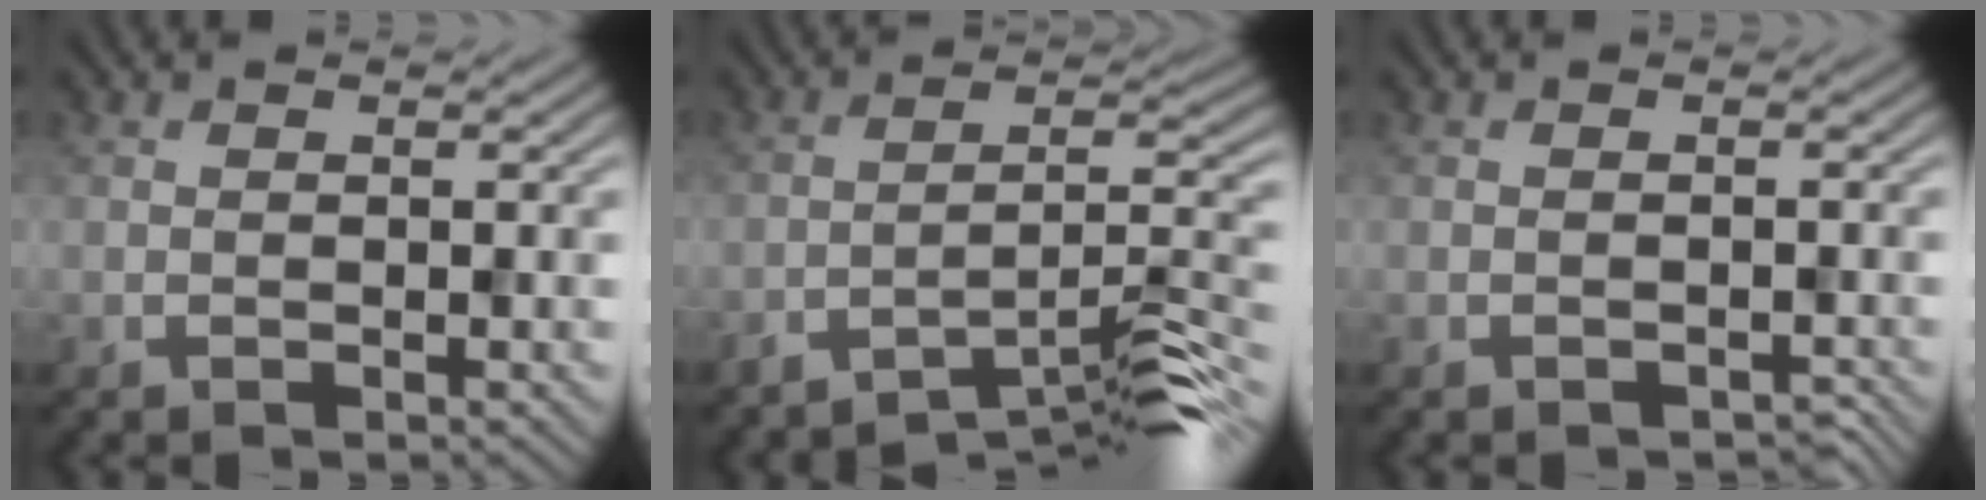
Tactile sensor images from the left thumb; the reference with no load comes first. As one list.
[{"total": 9.3, "force": [-7.6, 1.2, 5.1], "torque": [-0.077, 0.011, -0.129]}, {"total": 0.8, "force": [-0.8, 0.2, 0.3], "torque": [-0.005, -0.002, -0.012]}]